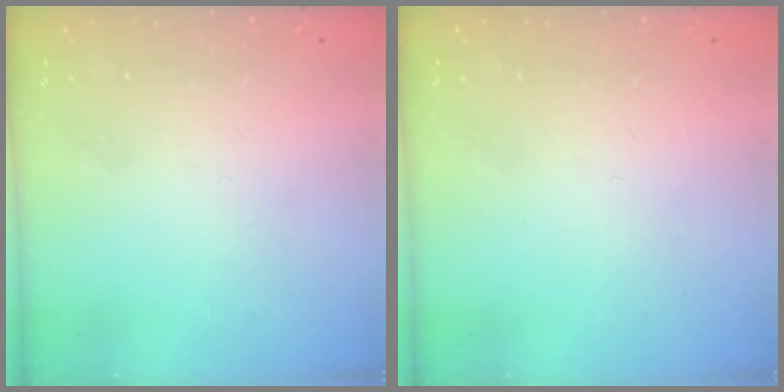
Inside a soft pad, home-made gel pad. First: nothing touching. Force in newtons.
{"total": 0.0}